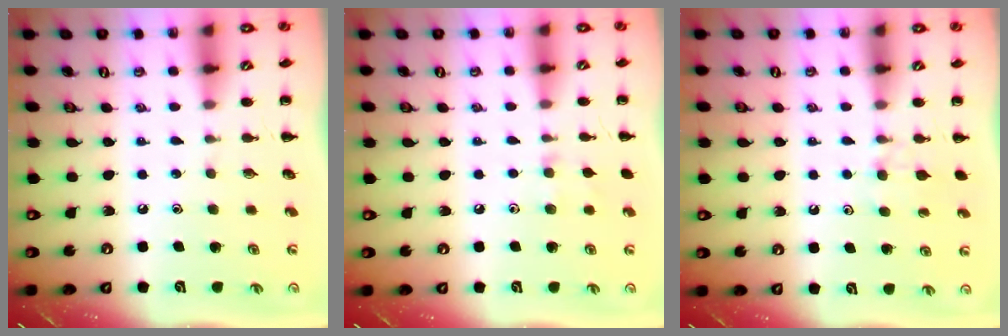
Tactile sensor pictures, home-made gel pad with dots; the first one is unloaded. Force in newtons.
{"total": 5.9, "press": 5.7, "slide": 1.7}
{"total": 7.1, "press": 6.9, "slide": 1.8}